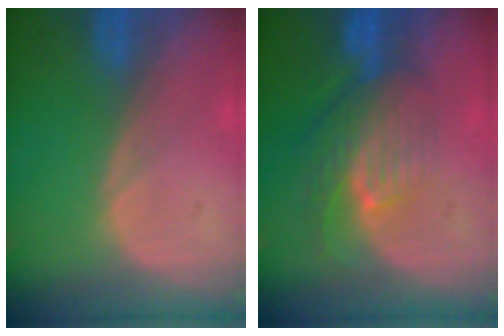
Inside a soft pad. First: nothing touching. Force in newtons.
{"total": 8.2, "press": 7.3, "slide": 3.7}